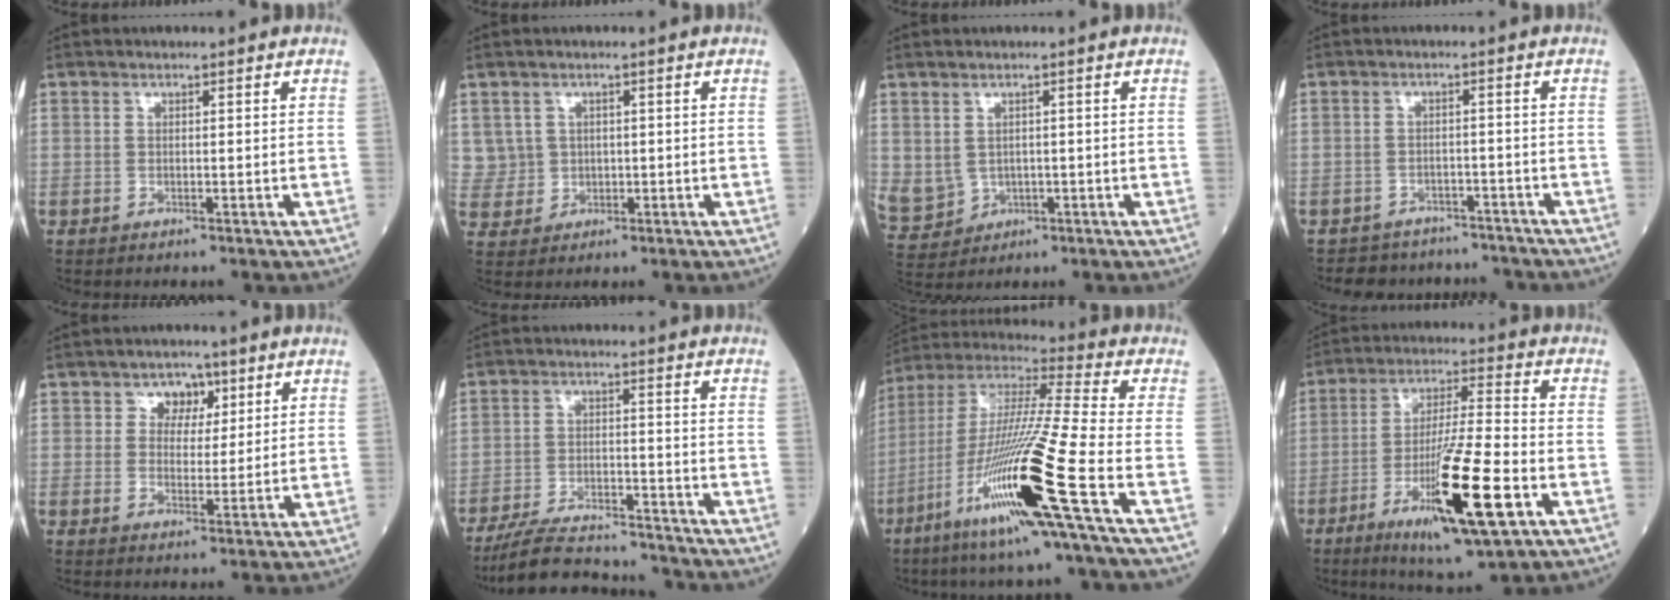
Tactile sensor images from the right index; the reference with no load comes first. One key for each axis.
{"total": 4.2, "fx": 1.2, "fy": 4.1, "fz": 0.0, "tx": 0.002, "ty": 0.007, "tz": 0.031}
{"total": 11.1, "fx": -1.1, "fy": 9.8, "fz": 5.0, "tx": -0.154, "ty": 0.014, "tz": 0.004}
{"total": 7.5, "fx": -6.6, "fy": 3.5, "fz": -0.2, "tx": 0.010, "ty": 0.022, "tz": -0.080}
{"total": 4.6, "fx": 2.1, "fy": 3.9, "fz": 1.5, "tx": -0.011, "ty": 0.009, "tz": 0.030}
{"total": 10.1, "fx": -9.4, "fy": 1.4, "fz": 3.5, "tx": -0.060, "ty": -0.004, "tz": -0.151}
{"total": 21.8, "fx": -8.9, "fy": -1.1, "fz": 19.9, "tx": -0.412, "ty": -0.045, "tz": -0.178}
{"total": 16.4, "fx": -6.4, "fy": 1.2, "fz": 15.0, "tx": -0.268, "ty": -0.027, "tz": -0.108}